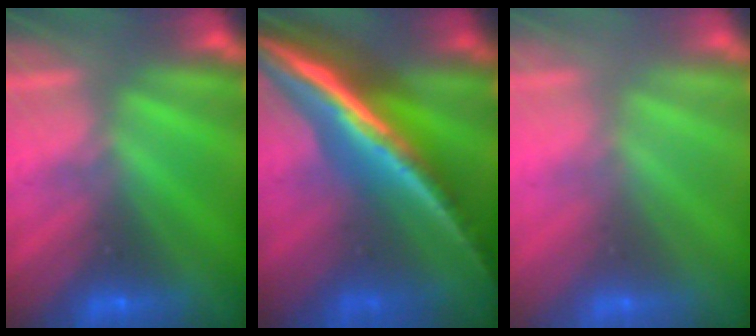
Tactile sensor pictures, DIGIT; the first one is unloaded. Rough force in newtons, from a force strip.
{"total": 6.9}
{"total": 2.3}